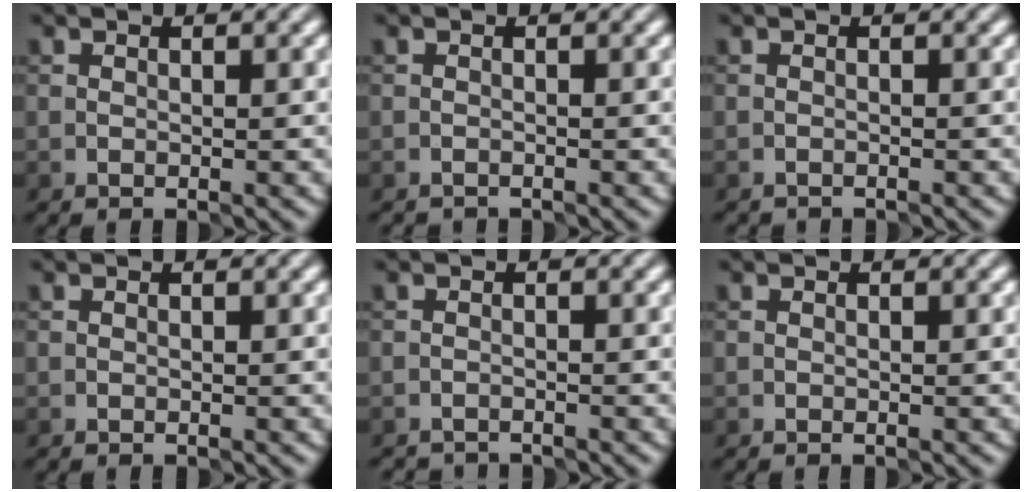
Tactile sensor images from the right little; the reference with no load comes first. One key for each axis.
{"total": 0.9, "fx": -0.9, "fy": 0.0, "fz": -0.1, "tx": 0.005, "ty": -0.002, "tz": -0.018}
{"total": 1.0, "fx": -1.0, "fy": 0.0, "fz": -0.1, "tx": 0.006, "ty": -0.003, "tz": -0.018}
{"total": 0.0}
{"total": 1.9, "fx": -1.9, "fy": 0.0, "fz": -0.1, "tx": 0.006, "ty": -0.004, "tz": -0.030}
{"total": 0.0}